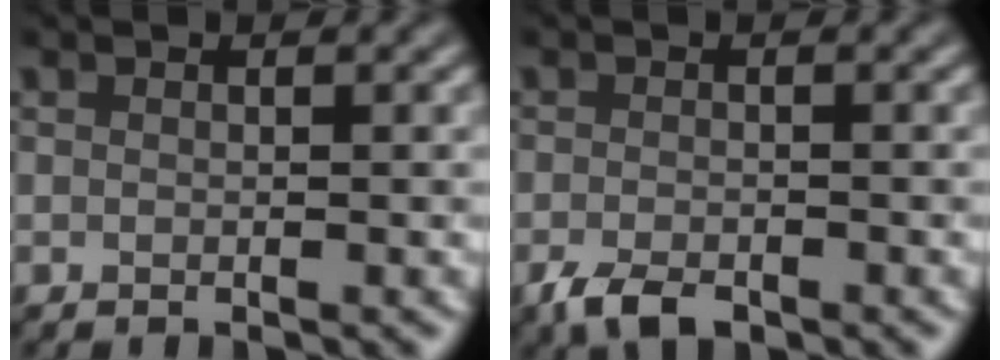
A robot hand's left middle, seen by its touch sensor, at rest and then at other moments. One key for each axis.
{"total": 2.7, "fx": -1.7, "fy": 1.2, "fz": 1.6, "tx": -0.034, "ty": -0.004, "tz": -0.035}